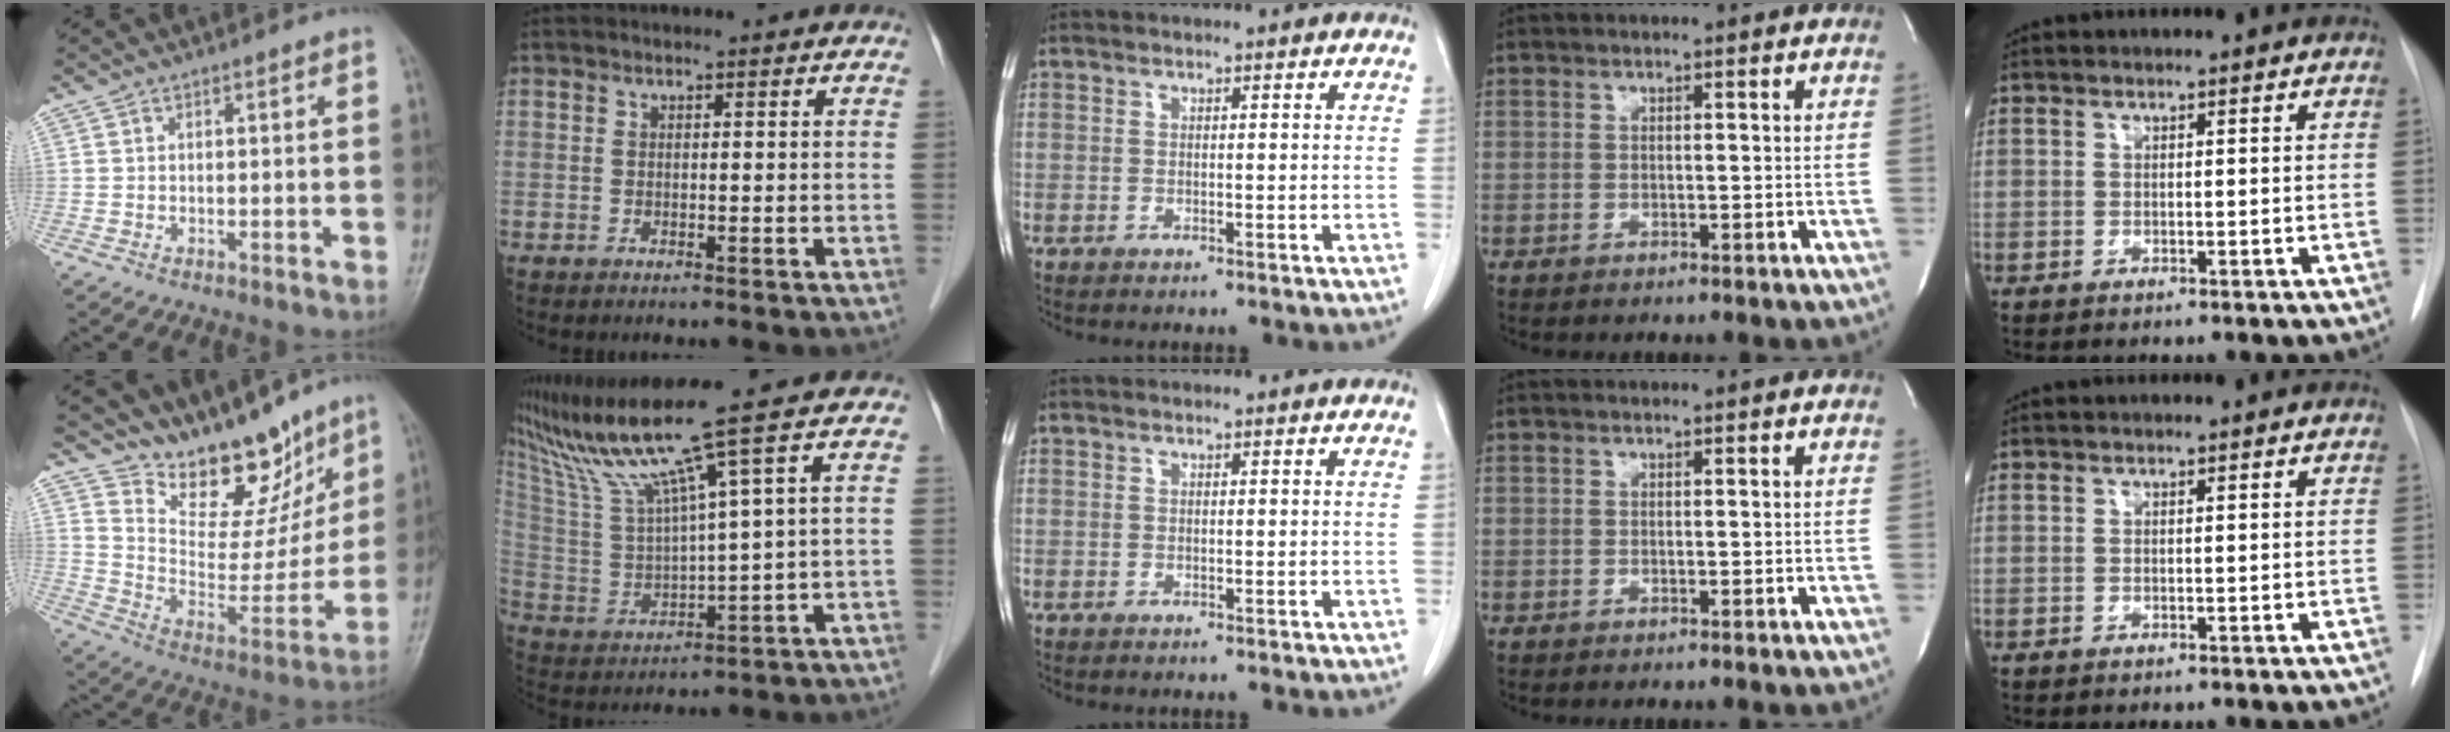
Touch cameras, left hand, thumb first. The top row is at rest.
{"thumb": {"total": 18.3, "force": [14.1, 8.0, 8.6], "torque": [-0.071, -0.084, 0.233]}, "index": {"total": 12.5, "force": [8.8, -2.9, 8.4], "torque": [-0.162, 0.000, 0.171]}}